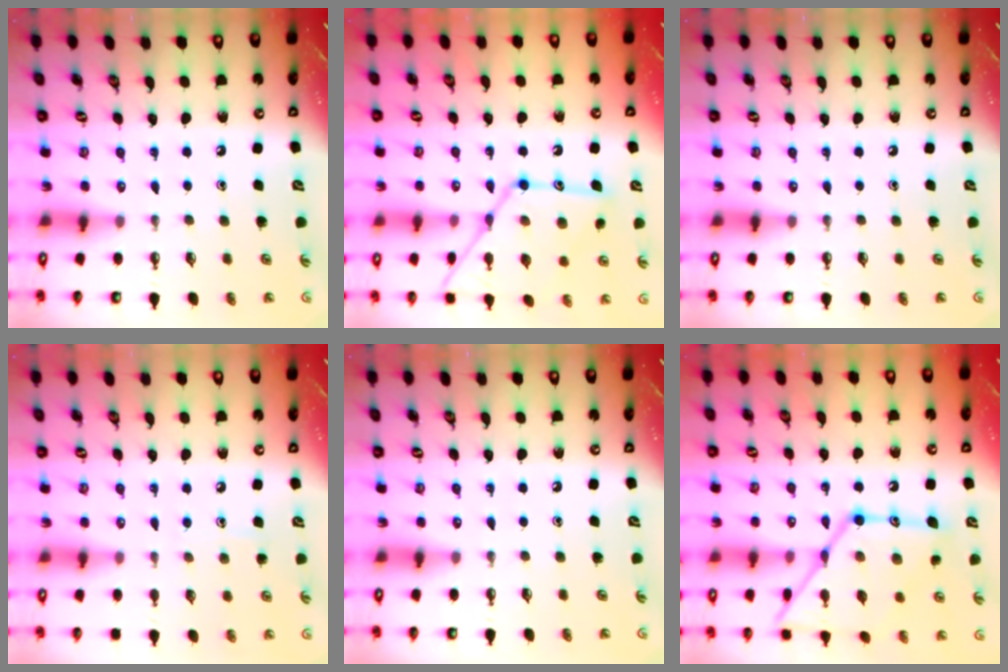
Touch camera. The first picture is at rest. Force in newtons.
{"total": 15.7, "press": 15.7, "slide": 1.2}
{"total": 0.0}
{"total": 5.5, "press": 5.4, "slide": 0.6}
{"total": 0.0}
{"total": 19.2, "press": 19.2, "slide": 1.5}